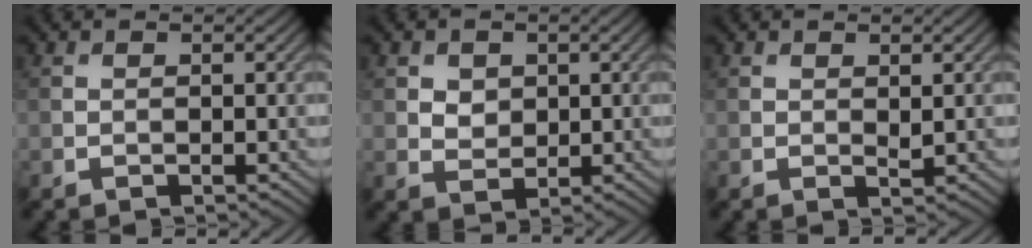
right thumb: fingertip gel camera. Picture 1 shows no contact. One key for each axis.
{"total": 2.5, "fx": 0.9, "fy": 2.0, "fz": 1.2, "tx": -0.030, "ty": -0.004, "tz": 0.011}
{"total": 0.8, "fx": 0.4, "fy": 0.4, "fz": 0.7, "tx": -0.011, "ty": -0.005, "tz": 0.006}